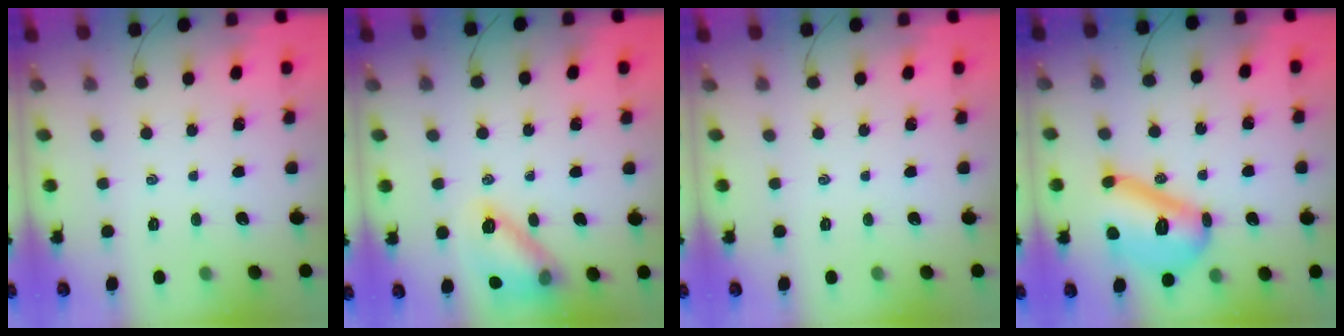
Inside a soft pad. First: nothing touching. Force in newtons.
{"total": 12.5, "press": 12.5, "slide": 0.5}
{"total": 0.0}
{"total": 17.7, "press": 17.7, "slide": 1.1}